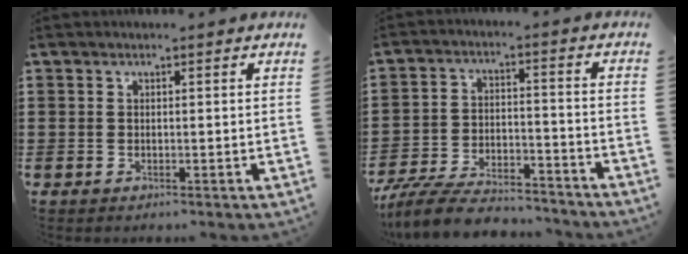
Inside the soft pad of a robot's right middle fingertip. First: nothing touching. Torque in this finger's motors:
{"motor_torque": [1.85, -0.29, 0.30, 0.21]}